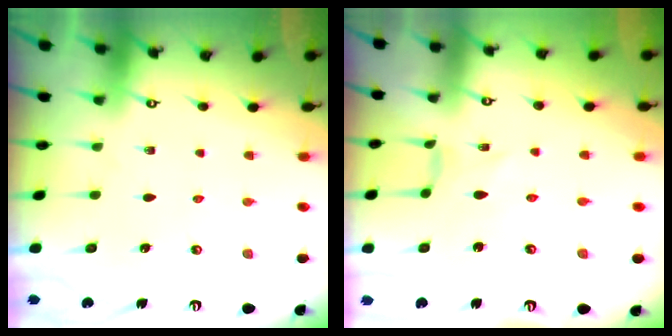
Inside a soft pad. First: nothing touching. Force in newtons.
{"total": 0.0}